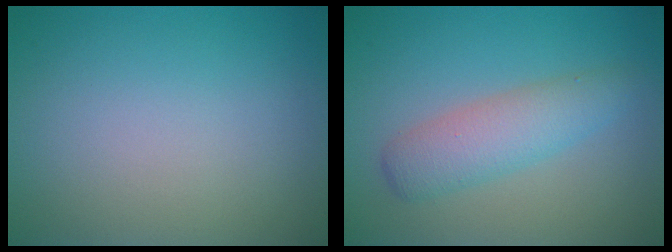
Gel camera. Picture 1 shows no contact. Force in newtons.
{"total": 3.6, "press": 3.6, "slide": 0.1}